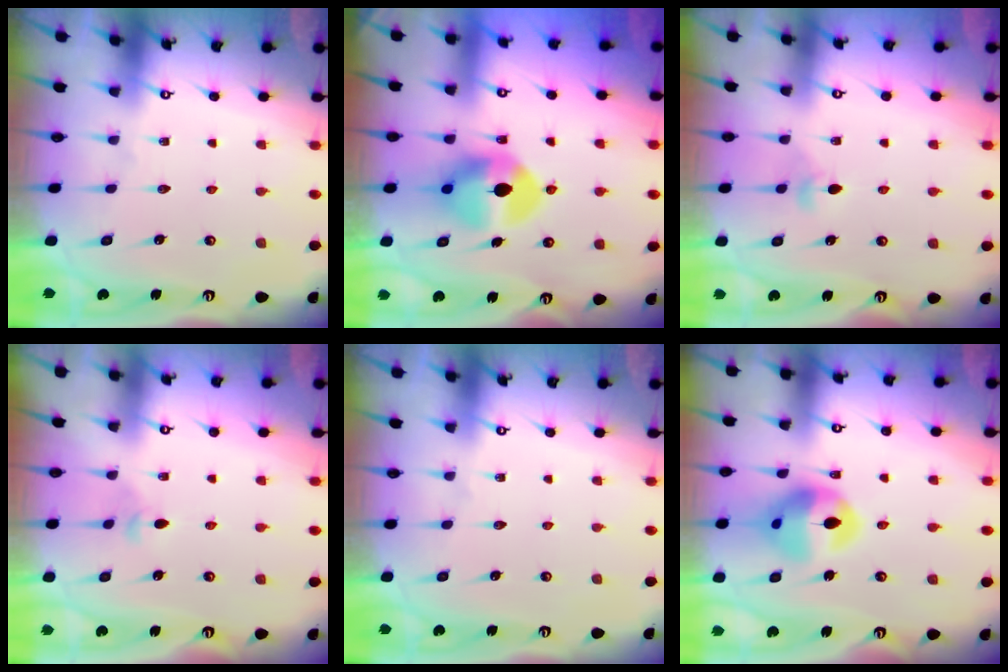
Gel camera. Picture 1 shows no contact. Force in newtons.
{"total": 11.0, "press": 10.9, "slide": 1.3}
{"total": 2.8, "press": 2.7, "slide": 0.4}
{"total": 3.2, "press": 3.1, "slide": 0.8}
{"total": 0.0}
{"total": 13.9, "press": 13.8, "slide": 1.4}